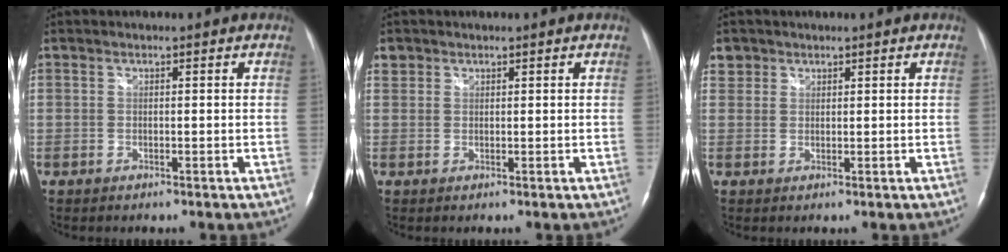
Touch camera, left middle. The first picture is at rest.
{"total": 1.5, "force": [1.0, 1.2, 0.0], "torque": [0.007, 0.009, 0.014]}
{"total": 2.1, "force": [1.4, 1.6, -0.2], "torque": [0.012, 0.007, 0.019]}